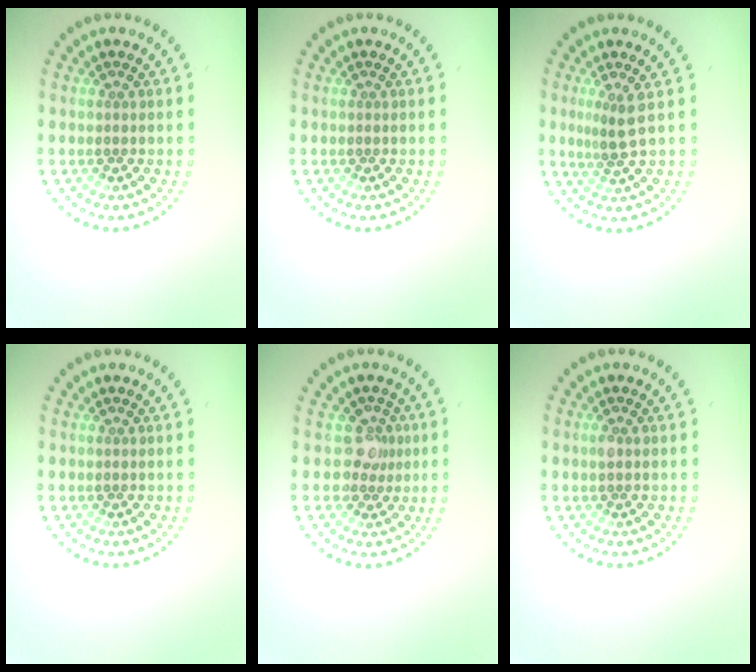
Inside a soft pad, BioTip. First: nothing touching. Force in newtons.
{"total": 0.0}
{"total": 2.1, "press": 1.5, "slide": 1.5}
{"total": 0.0}
{"total": 2.2, "press": 1.7, "slide": 1.4}
{"total": 0.5, "press": 0.4, "slide": 0.3}